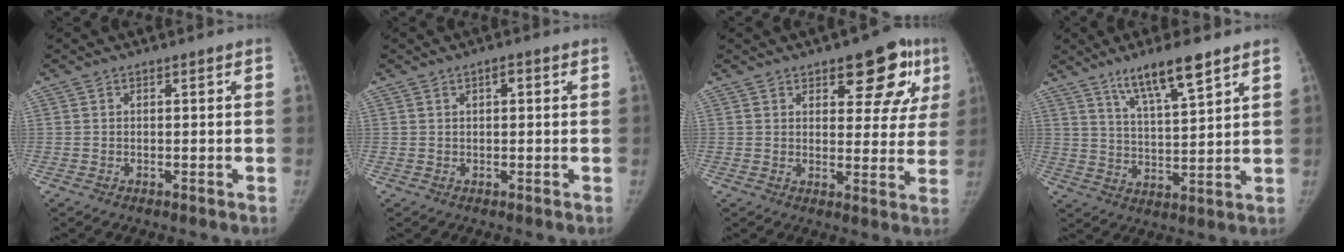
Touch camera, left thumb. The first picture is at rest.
{"total": 1.5, "force": [0.5, 0.6, 1.2], "torque": [-0.016, 0.002, 0.006]}
{"total": 12.1, "force": [6.3, 5.7, 8.6], "torque": [-0.056, -0.020, 0.077]}
{"total": 10.5, "force": [7.1, 1.7, 7.5], "torque": [-0.125, -0.039, 0.131]}